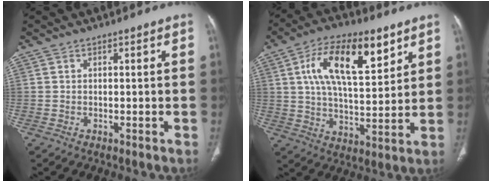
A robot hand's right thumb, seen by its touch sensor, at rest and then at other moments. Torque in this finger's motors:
{"motor_torque": [0.25, 0.62, 0.88, 0.36, 0.19]}